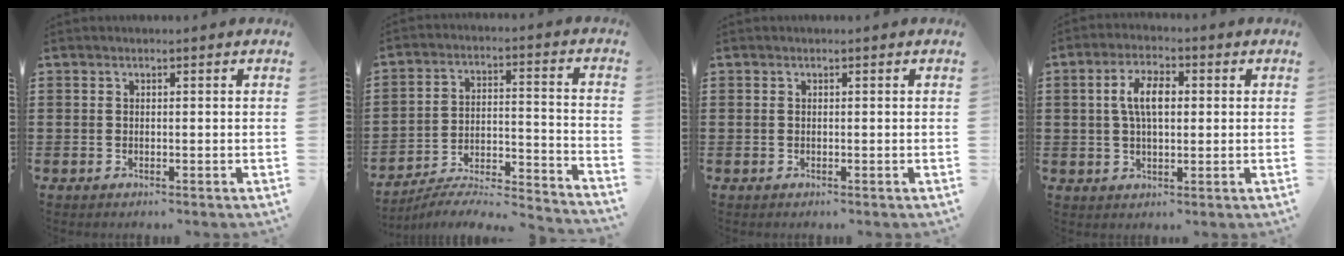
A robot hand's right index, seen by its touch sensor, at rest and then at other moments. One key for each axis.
{"total": 5.1, "fx": -4.7, "fy": 0.8, "fz": 1.9, "tx": -0.032, "ty": -0.005, "tz": -0.094}
{"total": 0.0}
{"total": 5.9, "fx": 0.8, "fy": 2.8, "fz": 5.1, "tx": -0.106, "ty": 0.013, "tz": 0.010}